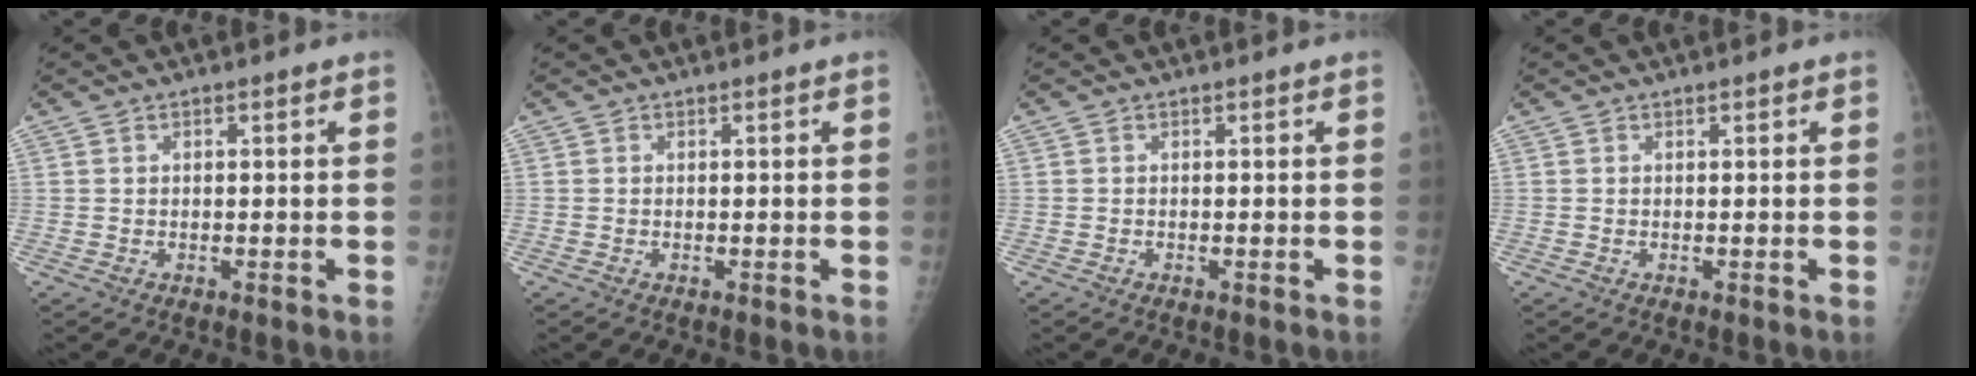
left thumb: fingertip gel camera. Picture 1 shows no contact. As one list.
[{"total": 0.0}, {"total": 0.0}, {"total": 0.0}]